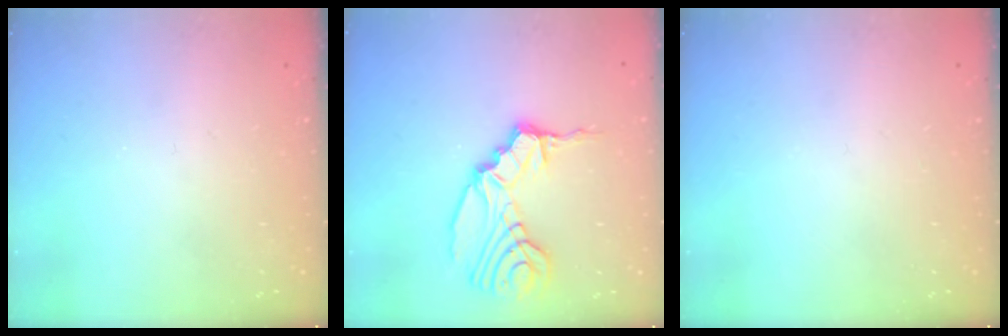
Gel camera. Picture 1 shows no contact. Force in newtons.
{"total": 16.5, "press": 15.9, "slide": 4.6}
{"total": 0.0}